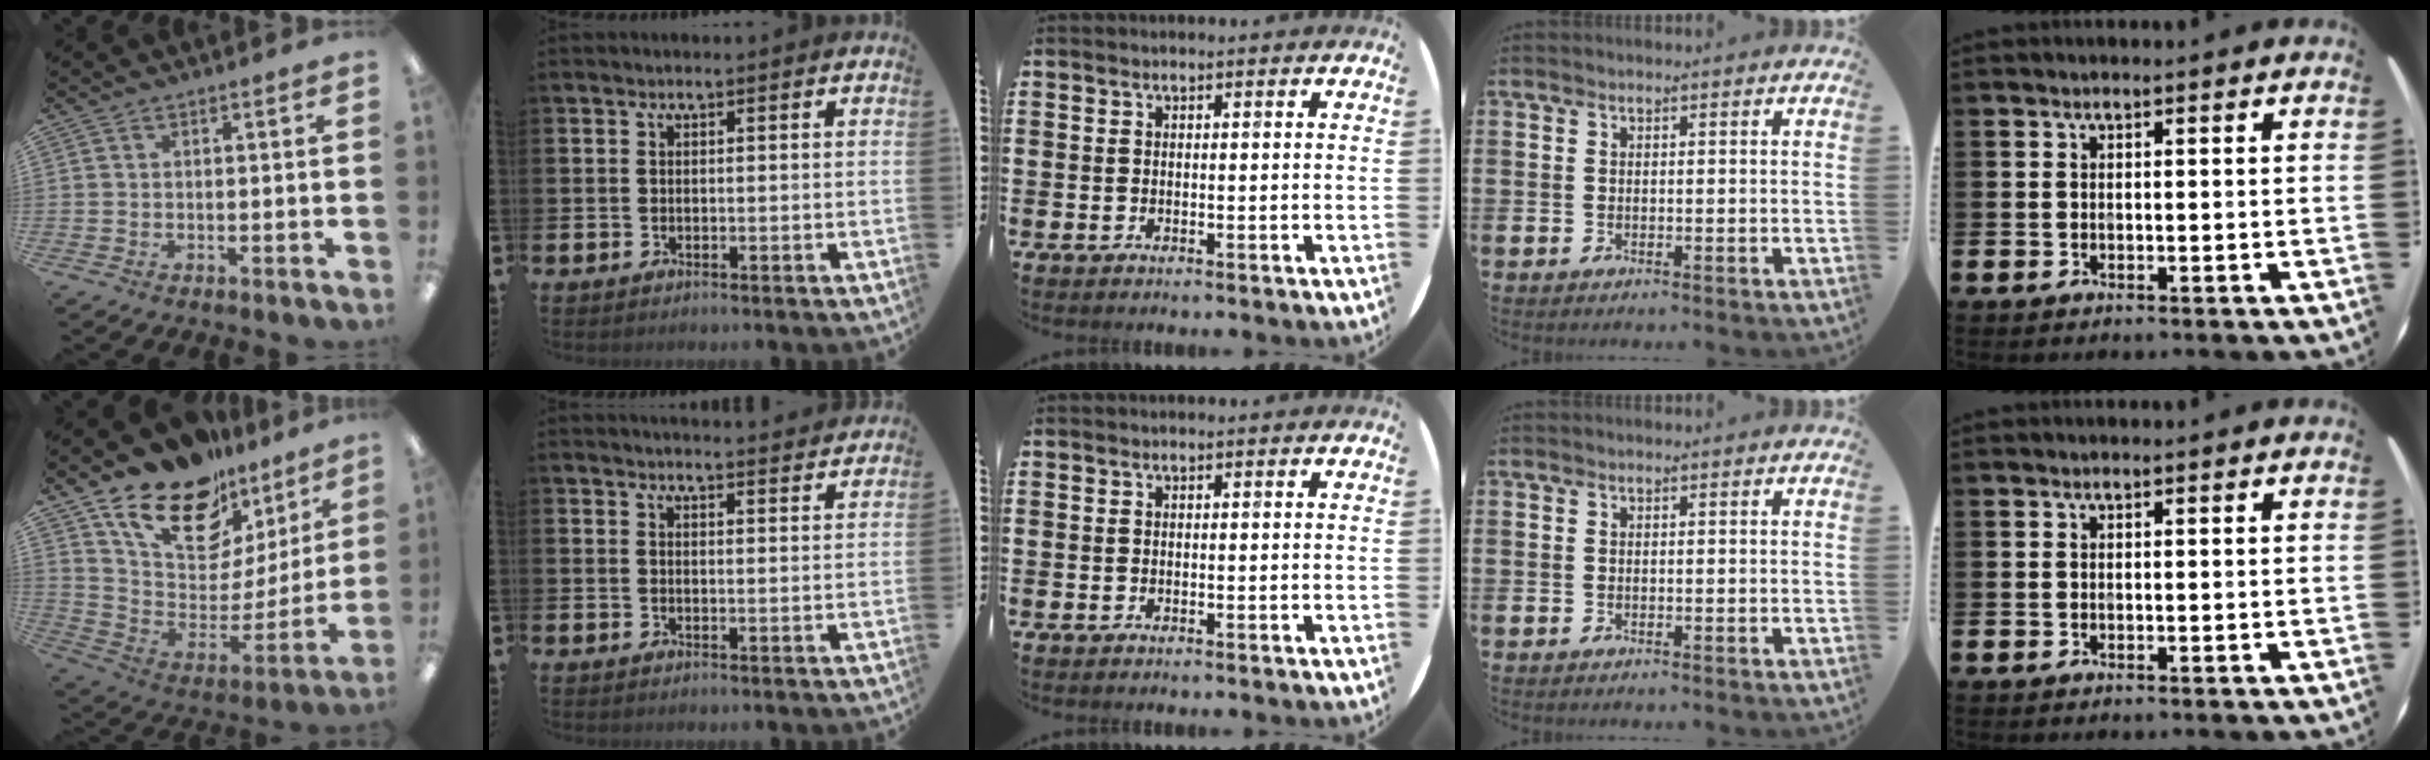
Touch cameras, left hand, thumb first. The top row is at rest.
{"thumb": {"total": 20.2, "force": [14.5, 10.2, 9.6], "torque": [-0.171, -0.100, 0.260]}, "index": {"total": 3.5, "force": [3.5, -0.2, -0.1], "torque": [0.010, -0.028, 0.059]}}